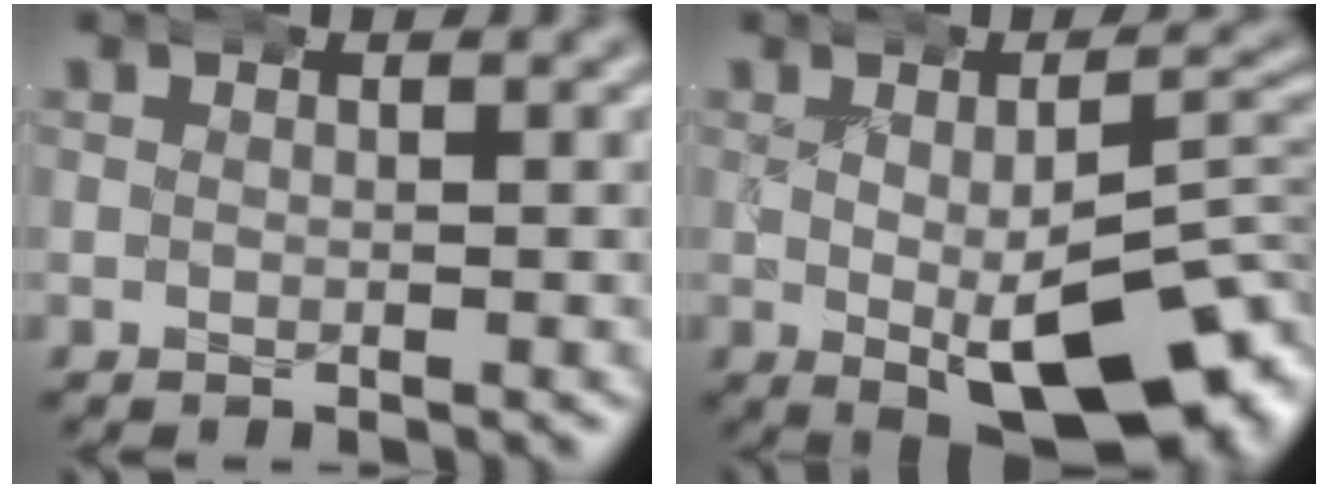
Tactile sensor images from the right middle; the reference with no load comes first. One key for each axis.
{"total": 11.3, "fx": -3.8, "fy": 5.1, "fz": 9.3, "tx": -0.122, "ty": -0.034, "tz": -0.038}